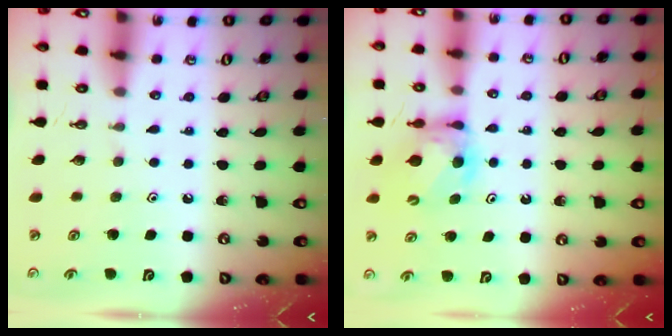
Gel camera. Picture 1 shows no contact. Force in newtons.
{"total": 6.1, "press": 6.1, "slide": 0.3}